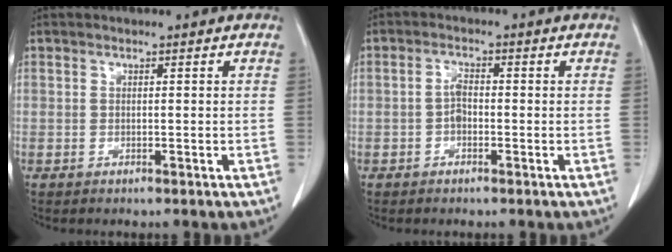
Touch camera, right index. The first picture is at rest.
{"total": 2.1, "force": [-0.6, 1.0, 1.8], "torque": [-0.031, 0.005, -0.013]}